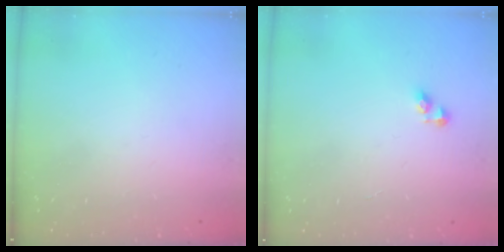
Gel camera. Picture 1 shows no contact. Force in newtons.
{"total": 3.1, "press": 3.1, "slide": 0.4}